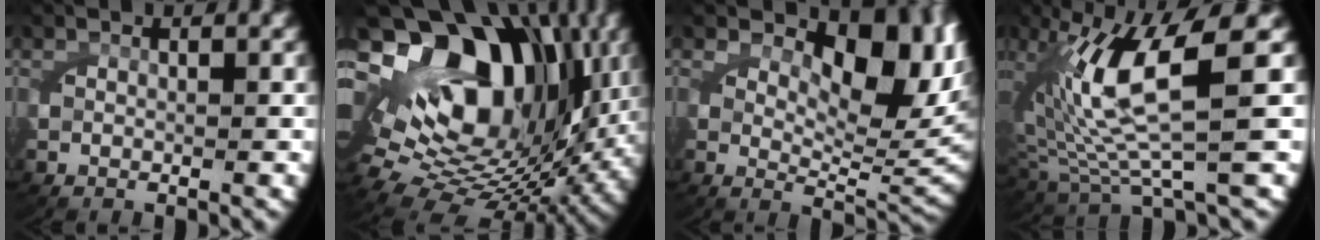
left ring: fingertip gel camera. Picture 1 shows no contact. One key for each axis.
{"total": 24.4, "fx": 3.2, "fy": 16.9, "fz": 17.3, "tx": -0.298, "ty": -0.007, "tz": 0.055}
{"total": 8.6, "fx": 2.8, "fy": 4.3, "fz": 6.9, "tx": -0.091, "ty": -0.014, "tz": 0.047}
{"total": 10.4, "fx": 1.3, "fy": 4.9, "fz": 9.0, "tx": -0.189, "ty": -0.009, "tz": 0.032}